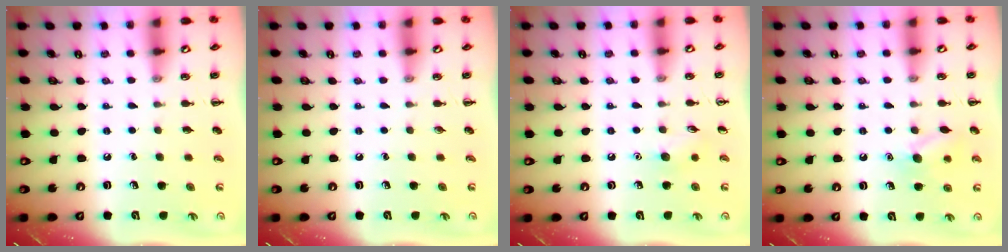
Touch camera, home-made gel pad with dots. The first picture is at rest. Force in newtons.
{"total": 0.0}
{"total": 6.0, "press": 5.8, "slide": 1.5}
{"total": 9.0, "press": 9.0, "slide": 0.9}